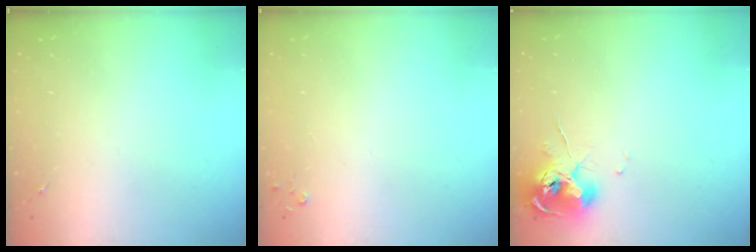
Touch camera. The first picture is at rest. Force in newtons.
{"total": 2.8, "press": 2.8, "slide": 0.3}
{"total": 10.3, "press": 10.2, "slide": 1.1}